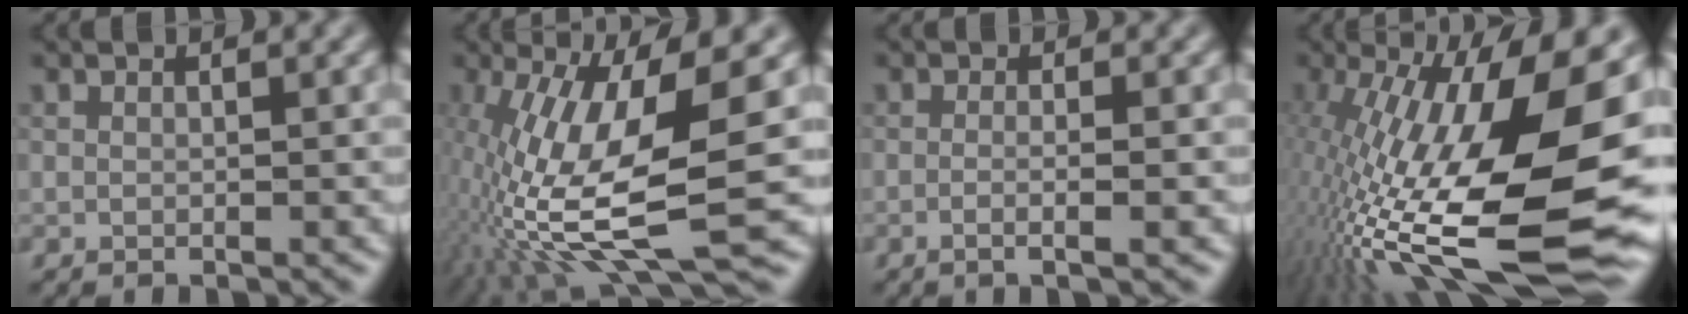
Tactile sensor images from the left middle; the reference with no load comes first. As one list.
[{"total": 12.4, "force": [-3.2, 2.7, 11.6], "torque": [-0.241, 0.002, -0.045]}, {"total": 1.8, "force": [-1.1, 0.1, 1.4], "torque": [-0.024, 0.001, -0.020]}, {"total": 19.2, "force": [-2.9, 6.3, 17.9], "torque": [-0.317, -0.002, -0.051]}]